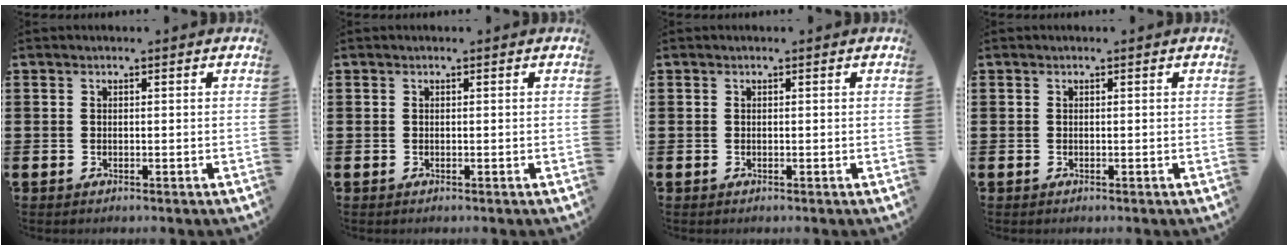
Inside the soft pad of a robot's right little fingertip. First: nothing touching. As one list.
[{"total": 0.0}, {"total": 0.0}, {"total": 0.0}]